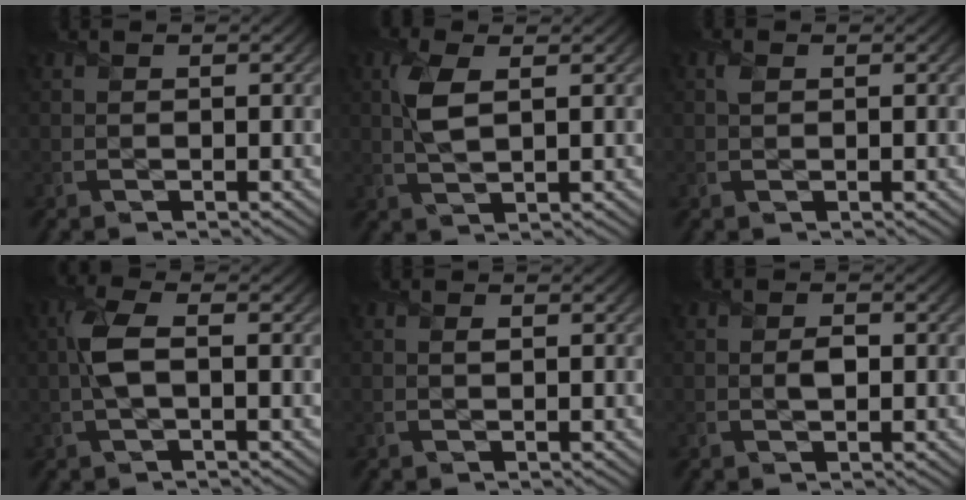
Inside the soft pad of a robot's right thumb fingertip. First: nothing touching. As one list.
[{"total": 4.1, "force": [1.1, 1.6, 3.6], "torque": [-0.090, 0.002, 0.023]}, {"total": 0.8, "force": [0.3, 0.5, 0.5], "torque": [-0.015, 0.000, 0.007]}, {"total": 4.3, "force": [0.1, 1.6, 3.9], "torque": [-0.096, 0.007, -0.002]}, {"total": 0.0}, {"total": 1.4, "force": [-0.1, 0.9, 1.0], "torque": [-0.016, -0.004, -0.001]}]